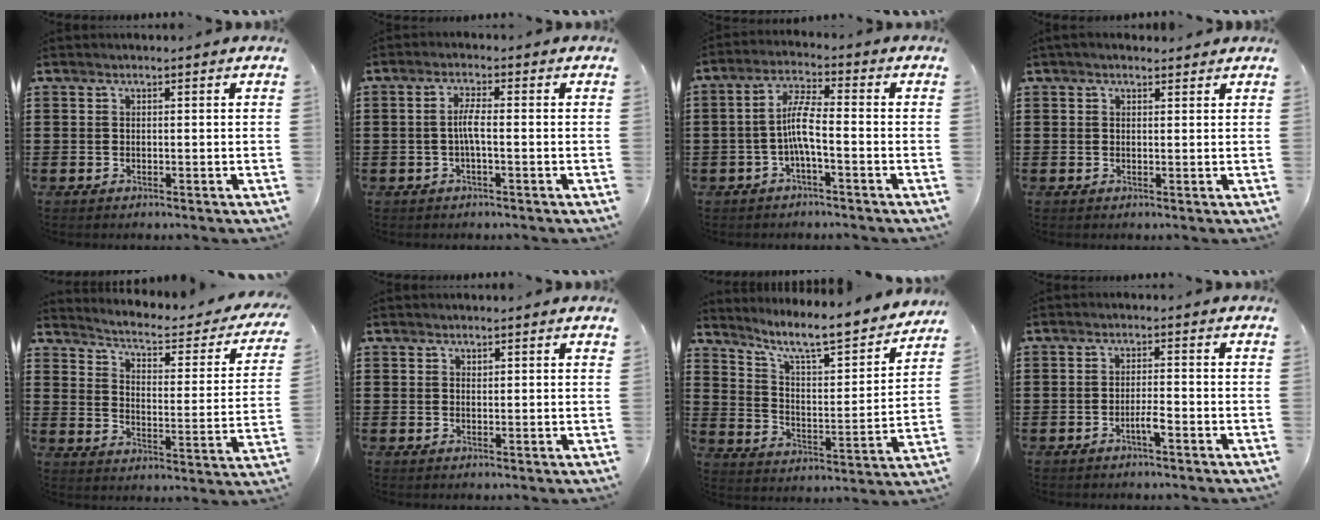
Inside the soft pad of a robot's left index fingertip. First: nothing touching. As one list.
[{"total": 3.1, "force": [-0.5, 0.4, 3.0], "torque": [-0.064, -0.002, -0.012]}, {"total": 6.0, "force": [-1.5, 1.7, 5.6], "torque": [-0.123, 0.003, -0.033]}, {"total": 1.3, "force": [1.1, 0.5, 0.5], "torque": [-0.013, 0.005, 0.021]}, {"total": 3.3, "force": [2.8, 0.5, 1.7], "torque": [-0.051, -0.026, 0.036]}, {"total": 1.0, "force": [0.9, 0.3, 0.2], "torque": [-0.005, 0.002, 0.017]}, {"total": 8.5, "force": [7.3, 0.7, 4.3], "torque": [-0.099, -0.056, 0.116]}, {"total": 2.4, "force": [-1.3, 0.3, 2.0], "torque": [-0.036, 0.003, -0.023]}]